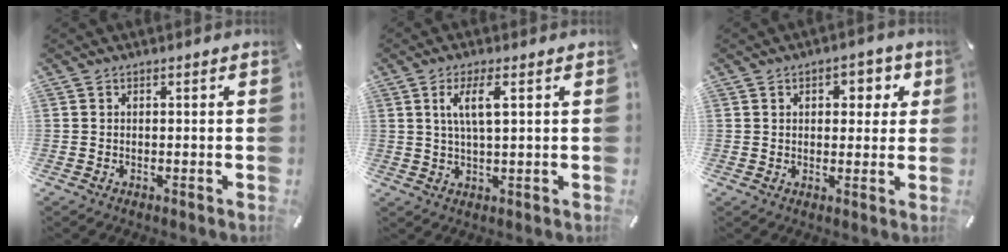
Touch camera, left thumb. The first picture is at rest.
{"total": 6.4, "force": [1.9, 1.5, 5.9], "torque": [-0.119, -0.003, 0.026]}
{"total": 5.6, "force": [1.8, 3.6, 3.9], "torque": [-0.037, -0.006, 0.017]}